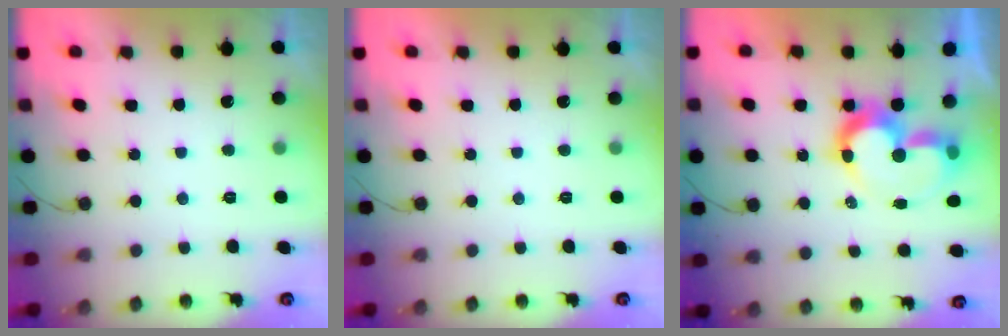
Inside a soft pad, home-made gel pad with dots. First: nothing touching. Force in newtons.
{"total": 2.0, "press": 2.0, "slide": 0.1}
{"total": 11.3, "press": 10.8, "slide": 3.4}